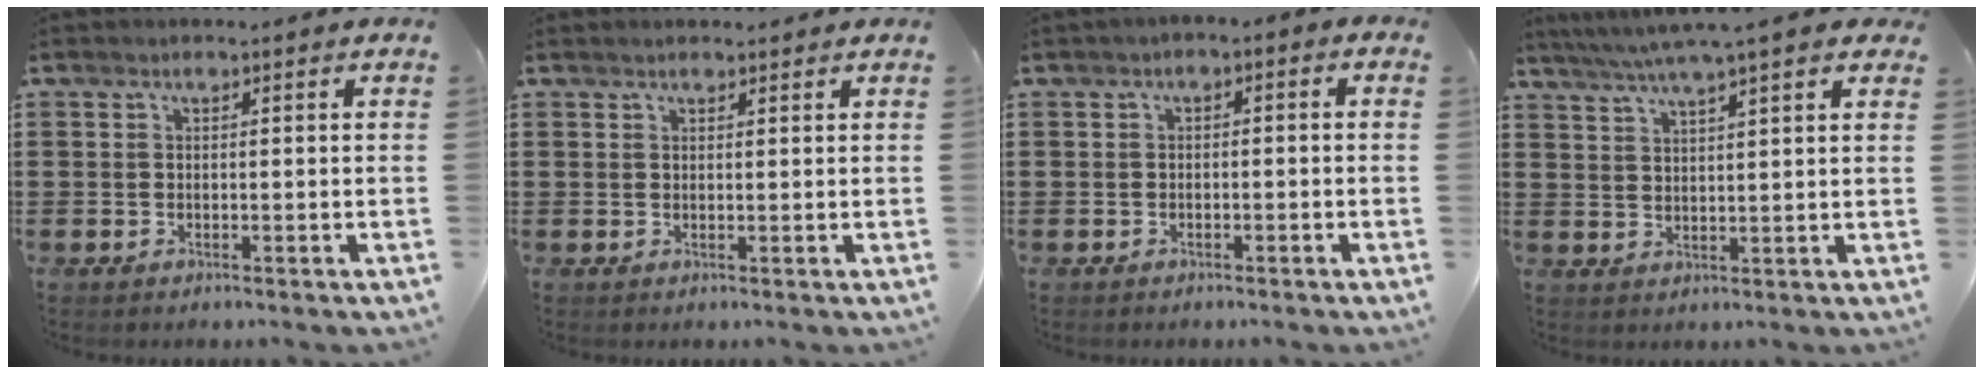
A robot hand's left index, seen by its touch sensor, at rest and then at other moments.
{"total": 0.9, "force": [0.9, 0.1, 0.2], "torque": [-0.005, 0.000, 0.017]}
{"total": 1.6, "force": [-1.5, 0.5, 0.3], "torque": [-0.010, 0.005, -0.035]}
{"total": 5.2, "force": [4.0, 0.3, 3.3], "torque": [-0.076, -0.009, 0.069]}